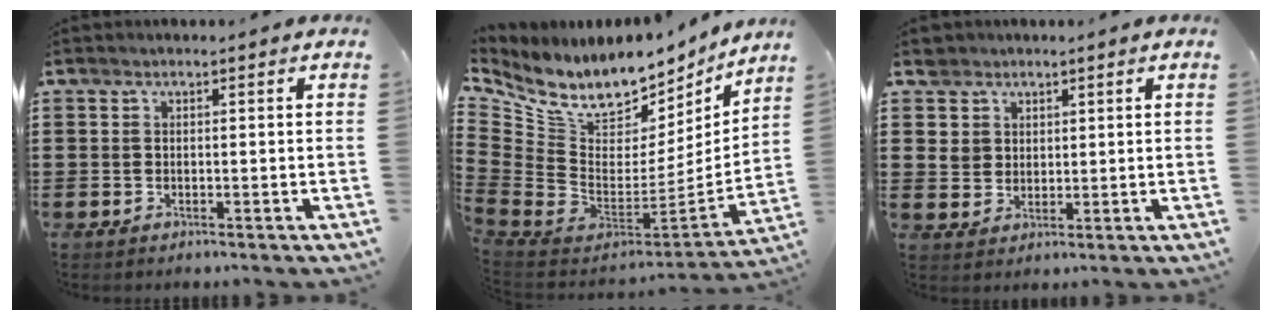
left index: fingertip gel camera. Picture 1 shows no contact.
{"total": 10.5, "force": [8.0, 5.1, 4.5], "torque": [-0.123, -0.075, 0.141]}
{"total": 4.4, "force": [2.7, 3.5, 0.2], "torque": [-0.016, 0.009, 0.048]}